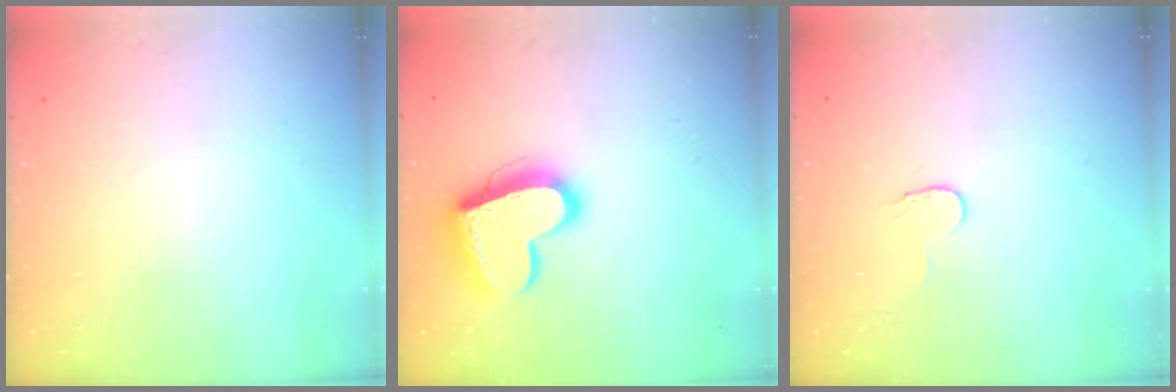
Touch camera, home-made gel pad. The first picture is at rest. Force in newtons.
{"total": 16.5, "press": 16.4, "slide": 1.5}
{"total": 2.9, "press": 2.9, "slide": 0.3}